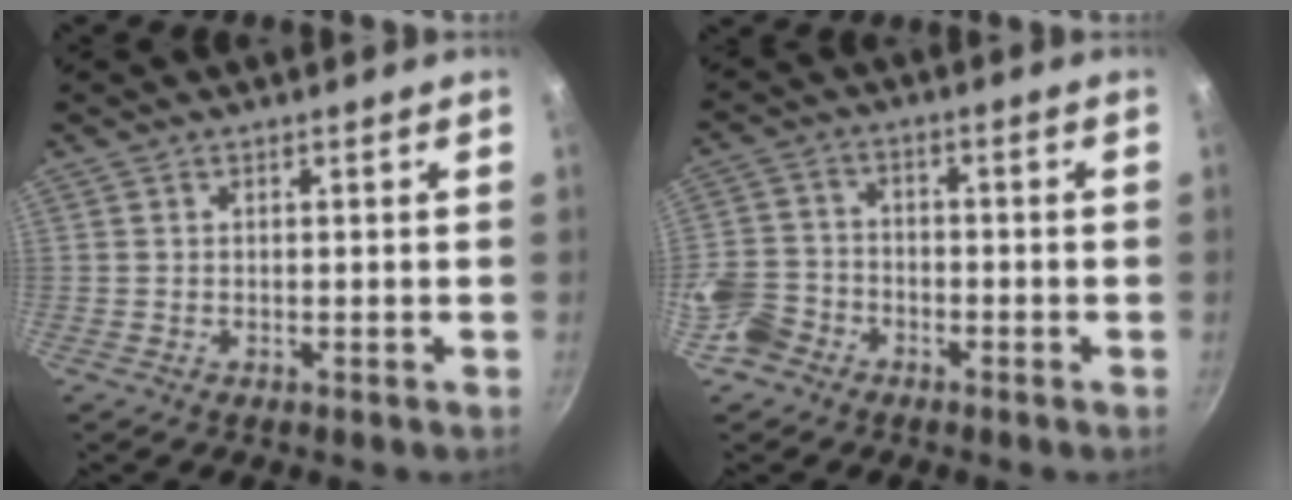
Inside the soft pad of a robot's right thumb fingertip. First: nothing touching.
{"total": 6.8, "force": [-3.9, 5.2, 2.0], "torque": [-0.016, 0.042, -0.081]}